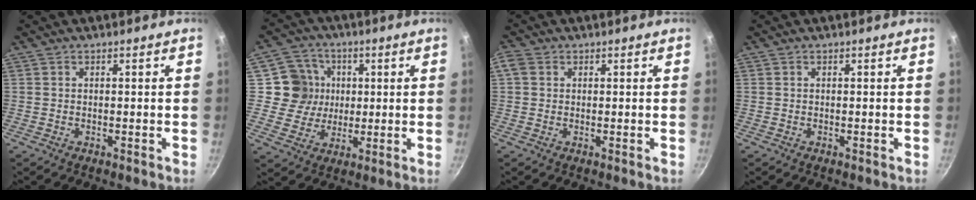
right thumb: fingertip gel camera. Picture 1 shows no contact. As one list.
[{"total": 9.6, "force": [1.5, 9.2, 2.1], "torque": [0.000, 0.004, 0.020]}, {"total": 2.4, "force": [0.6, 2.0, 1.3], "torque": [-0.024, 0.004, 0.006]}, {"total": 0.0}]